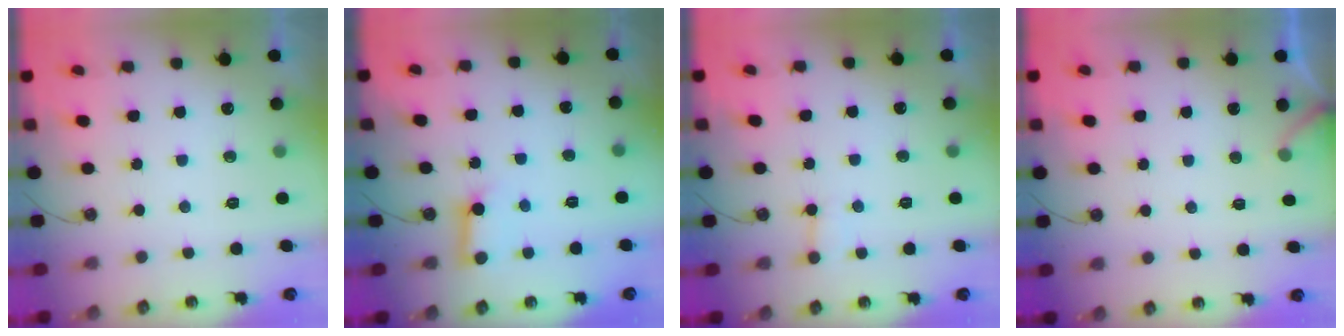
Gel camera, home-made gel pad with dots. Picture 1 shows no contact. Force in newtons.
{"total": 6.8, "press": 6.8, "slide": 0.7}
{"total": 6.1, "press": 6.1, "slide": 0.4}
{"total": 2.8, "press": 2.8, "slide": 0.3}